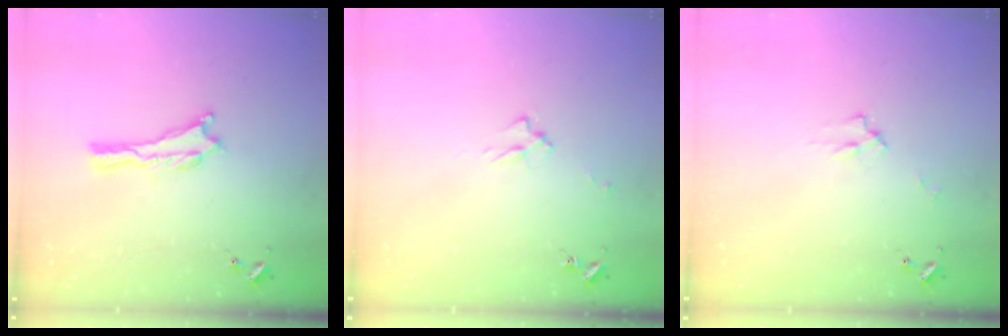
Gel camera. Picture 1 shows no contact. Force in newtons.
{"total": 2.5, "press": 2.5, "slide": 0.4}
{"total": 2.2, "press": 2.2, "slide": 0.3}